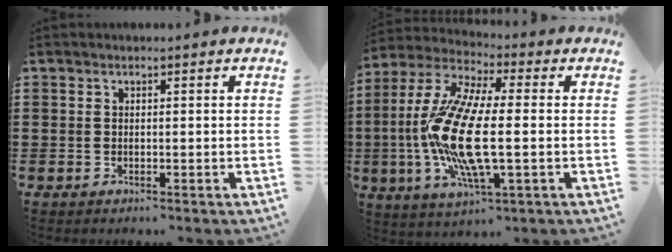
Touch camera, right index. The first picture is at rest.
{"total": 15.4, "force": [-1.7, 4.6, 14.6], "torque": [-0.326, -0.024, -0.038]}